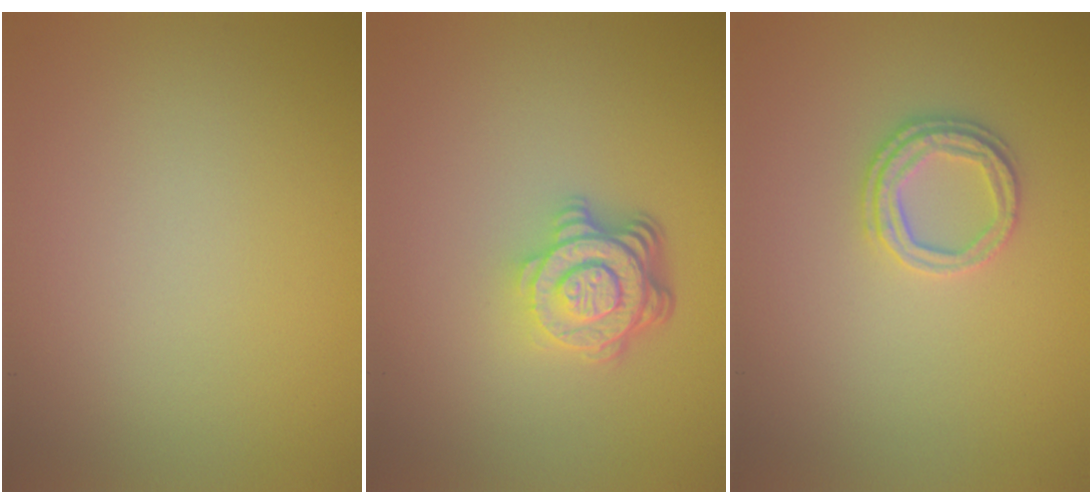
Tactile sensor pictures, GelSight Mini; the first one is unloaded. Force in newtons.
{"total": 5.0, "press": 3.6, "slide": 3.6}
{"total": 2.5, "press": 2.3, "slide": 0.9}